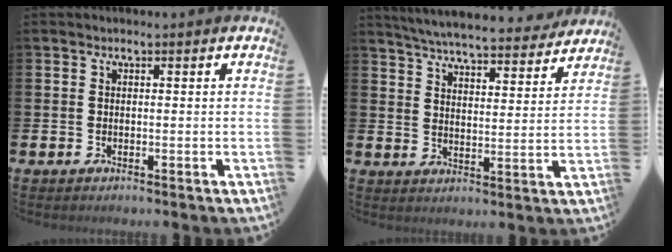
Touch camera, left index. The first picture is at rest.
{"total": 6.1, "force": [5.9, 0.6, 1.4], "torque": [-0.050, -0.041, 0.103]}